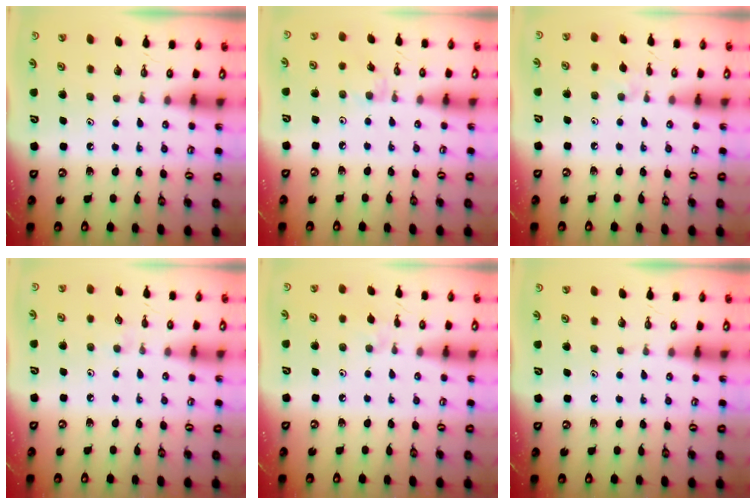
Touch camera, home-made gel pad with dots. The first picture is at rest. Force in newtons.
{"total": 1.1, "press": 1.0, "slide": 0.4}
{"total": 3.6, "press": 3.6, "slide": 0.5}
{"total": 1.9, "press": 1.8, "slide": 0.3}
{"total": 1.8, "press": 1.7, "slide": 0.4}
{"total": 0.0}